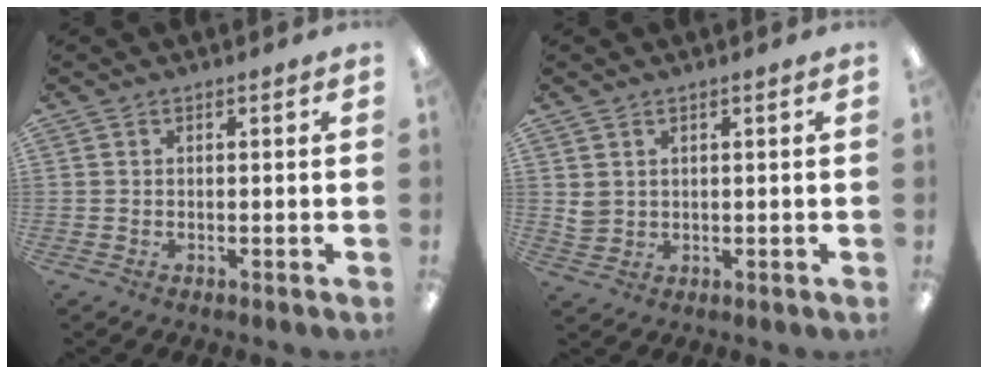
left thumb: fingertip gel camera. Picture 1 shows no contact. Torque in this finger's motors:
{"motor_torque": [0.22, 0.38, -0.18, -0.28, 0.00]}